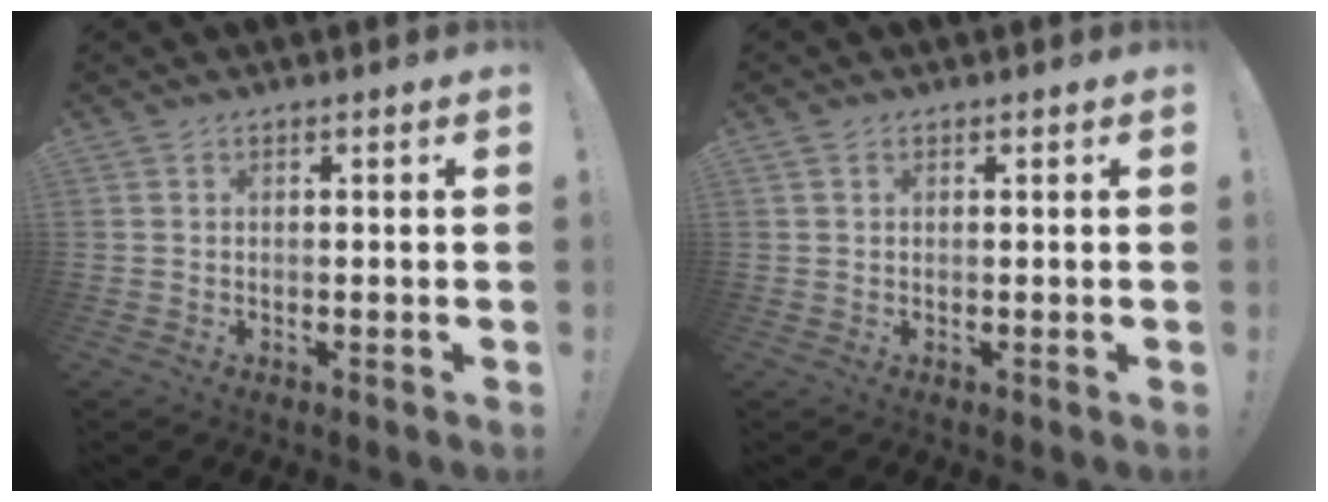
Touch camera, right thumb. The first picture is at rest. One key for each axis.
{"total": 0.7, "fx": 0.4, "fy": 0.6, "fz": 0.1, "tx": 0.001, "ty": -0.001, "tz": 0.008}